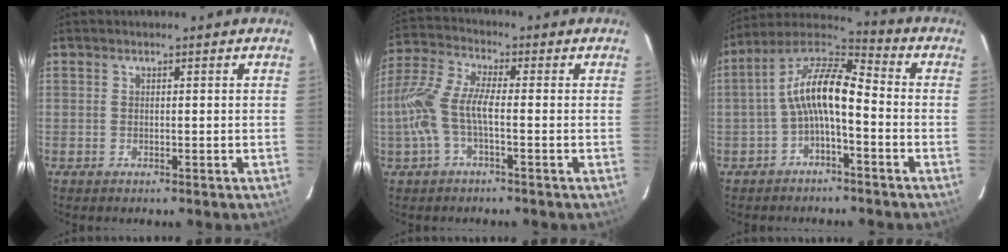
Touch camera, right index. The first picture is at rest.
{"total": 9.5, "force": [-2.1, 2.7, 8.8], "torque": [-0.204, 0.007, -0.044]}
{"total": 10.7, "force": [-2.5, 3.7, 9.7], "torque": [-0.198, 0.022, -0.052]}